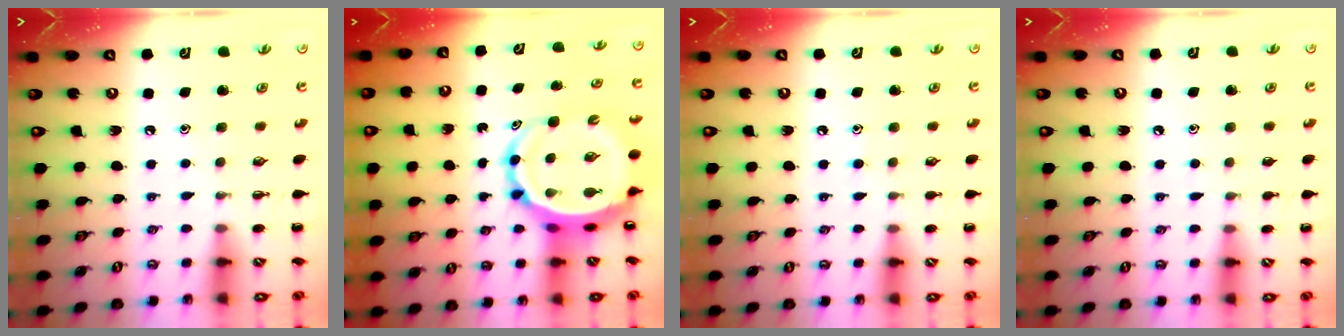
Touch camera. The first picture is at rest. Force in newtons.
{"total": 10.2, "press": 9.7, "slide": 3.3}
{"total": 4.6, "press": 4.3, "slide": 1.7}
{"total": 3.8, "press": 3.4, "slide": 1.6}